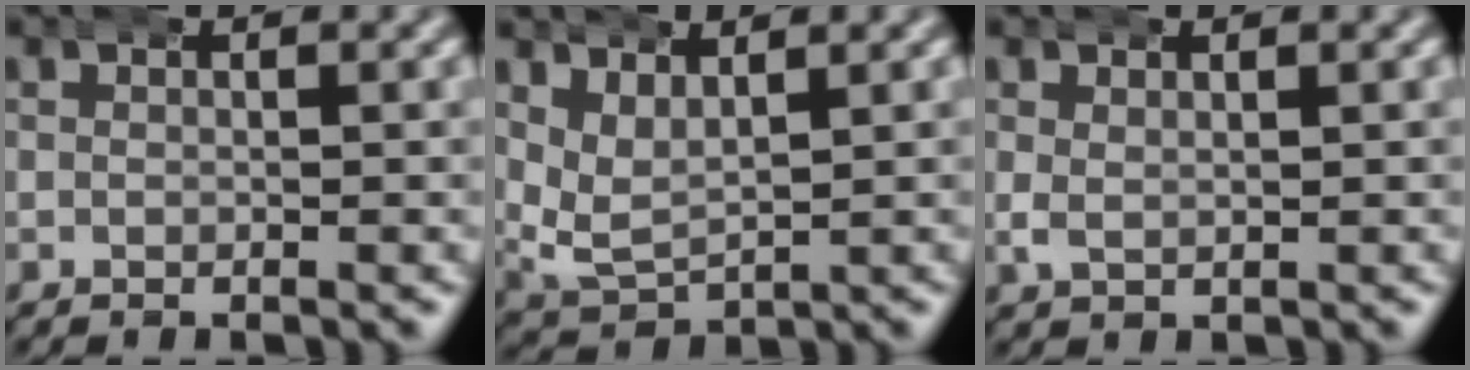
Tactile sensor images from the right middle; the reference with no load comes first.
{"total": 4.7, "force": [2.1, 3.4, 2.5], "torque": [-0.072, -0.020, 0.046]}
{"total": 0.8, "force": [0.6, 0.3, 0.5], "torque": [-0.017, -0.009, 0.019]}